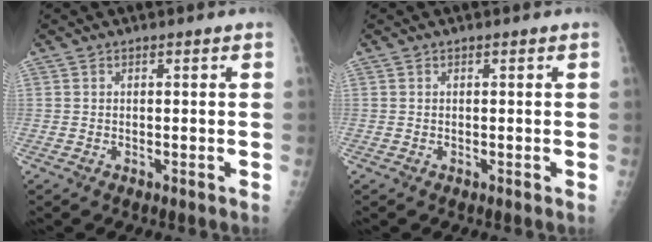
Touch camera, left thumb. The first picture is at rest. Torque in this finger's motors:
{"motor_torque": [-0.14, -0.14, -0.10, 0.00, 0.00]}